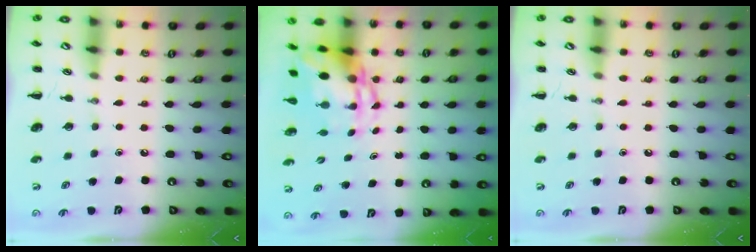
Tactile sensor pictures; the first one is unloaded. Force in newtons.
{"total": 5.6, "press": 5.4, "slide": 1.6}
{"total": 0.0}